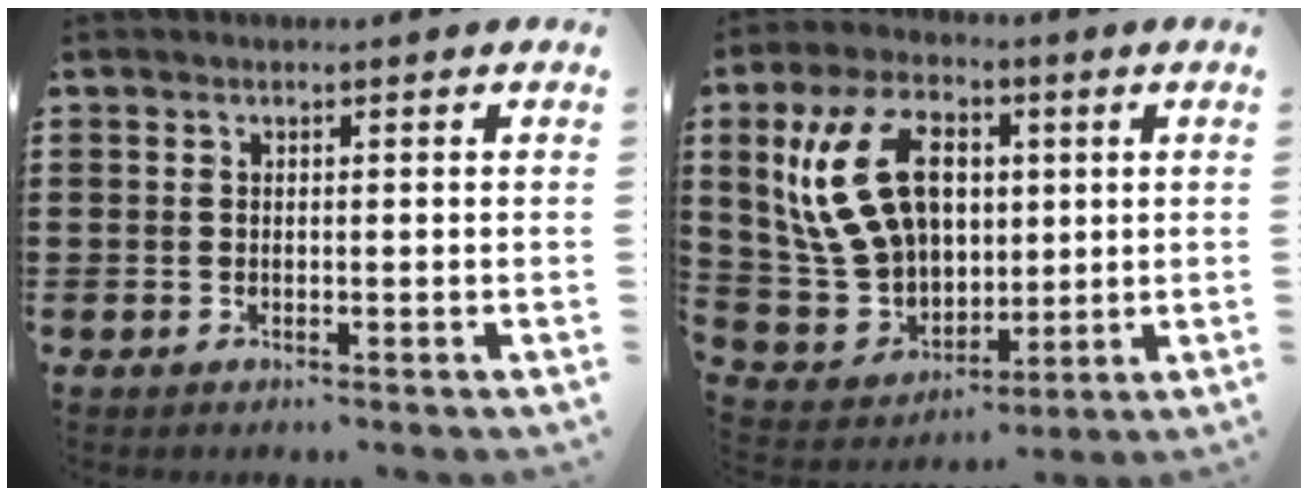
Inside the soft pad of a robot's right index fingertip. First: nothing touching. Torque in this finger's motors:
{"motor_torque": [2.14, 0.00, 0.98, 0.21]}